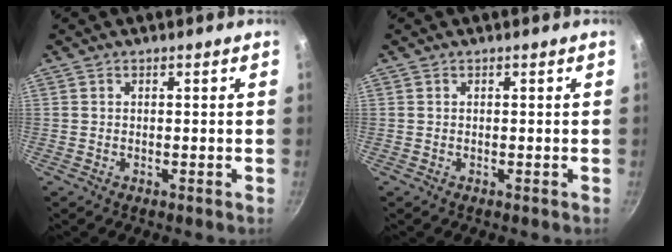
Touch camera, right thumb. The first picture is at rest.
{"total": 0.0}